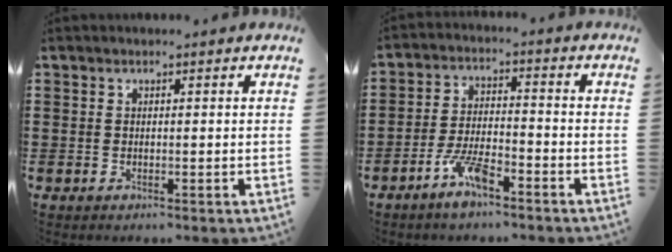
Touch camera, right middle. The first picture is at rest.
{"total": 6.3, "force": [-4.5, 1.7, 4.1], "torque": [-0.093, 0.003, -0.088]}